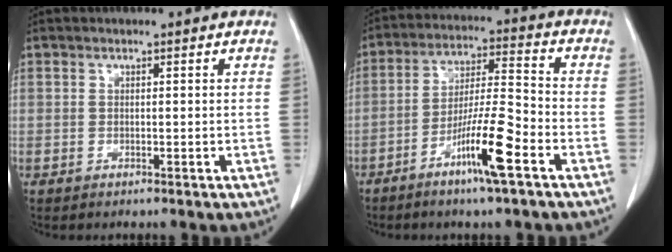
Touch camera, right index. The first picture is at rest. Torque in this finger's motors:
{"motor_torque": [1.02, -0.77, 0.40, 0.12]}